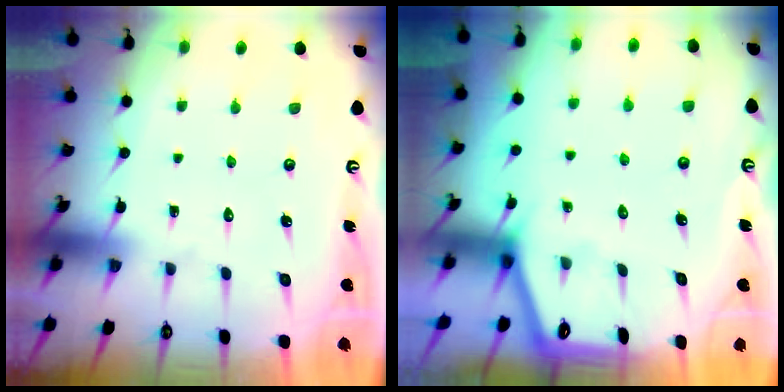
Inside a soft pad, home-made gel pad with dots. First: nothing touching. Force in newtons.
{"total": 1.3, "press": 1.2, "slide": 0.2}